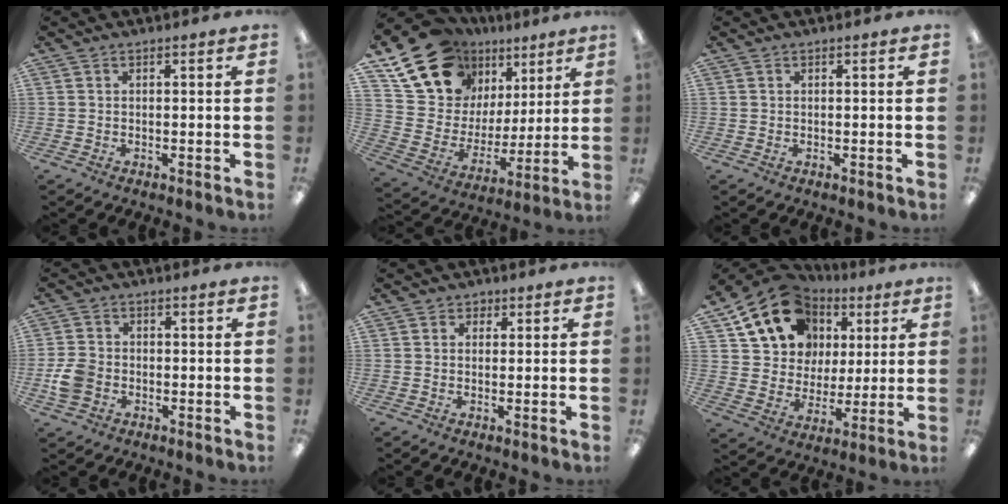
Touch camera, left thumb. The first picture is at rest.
{"total": 19.7, "force": [13.6, 12.3, 7.1], "torque": [-0.148, -0.080, 0.259]}
{"total": 0.0}
{"total": 6.2, "force": [-1.8, 4.9, 3.4], "torque": [-0.074, 0.011, -0.032]}
{"total": 1.7, "force": [0.7, 1.5, 0.3], "torque": [0.000, 0.001, 0.010]}
{"total": 17.5, "force": [9.2, 13.4, 6.7], "torque": [-0.127, -0.037, 0.179]}